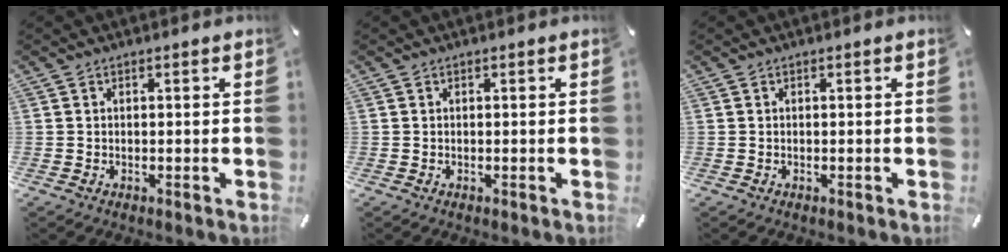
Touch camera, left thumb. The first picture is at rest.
{"total": 0.0}
{"total": 0.0}